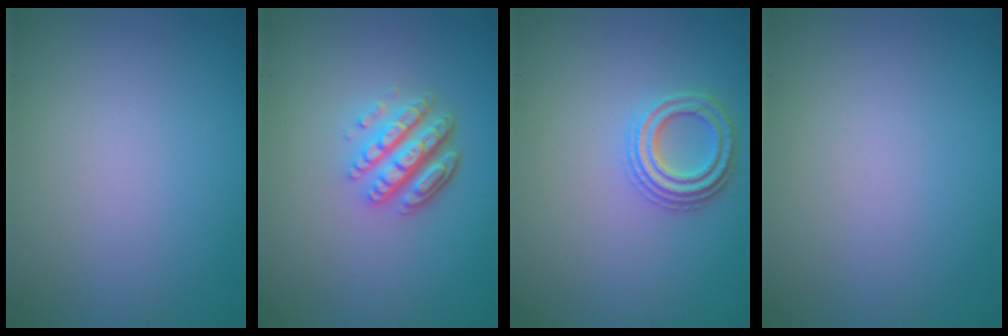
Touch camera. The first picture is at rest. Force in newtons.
{"total": 4.7, "press": 3.4, "slide": 3.3}
{"total": 2.7, "press": 2.6, "slide": 0.8}
{"total": 0.0}